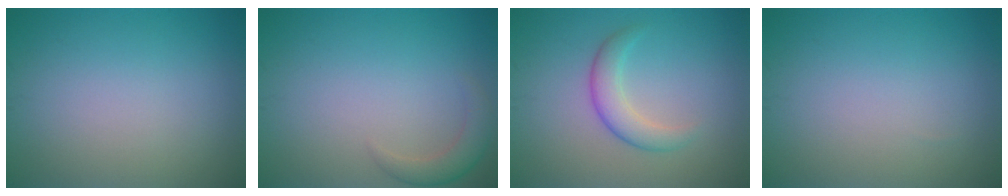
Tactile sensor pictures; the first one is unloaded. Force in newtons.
{"total": 2.2, "press": 2.2, "slide": 0.2}
{"total": 2.8, "press": 2.8, "slide": 0.1}
{"total": 0.0}